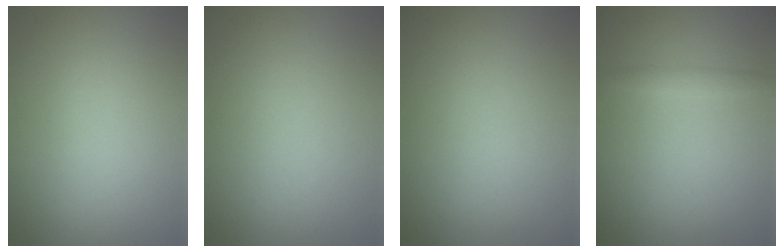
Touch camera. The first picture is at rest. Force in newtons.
{"total": 0.0}
{"total": 0.0}
{"total": 1.1, "press": 1.0, "slide": 0.1}